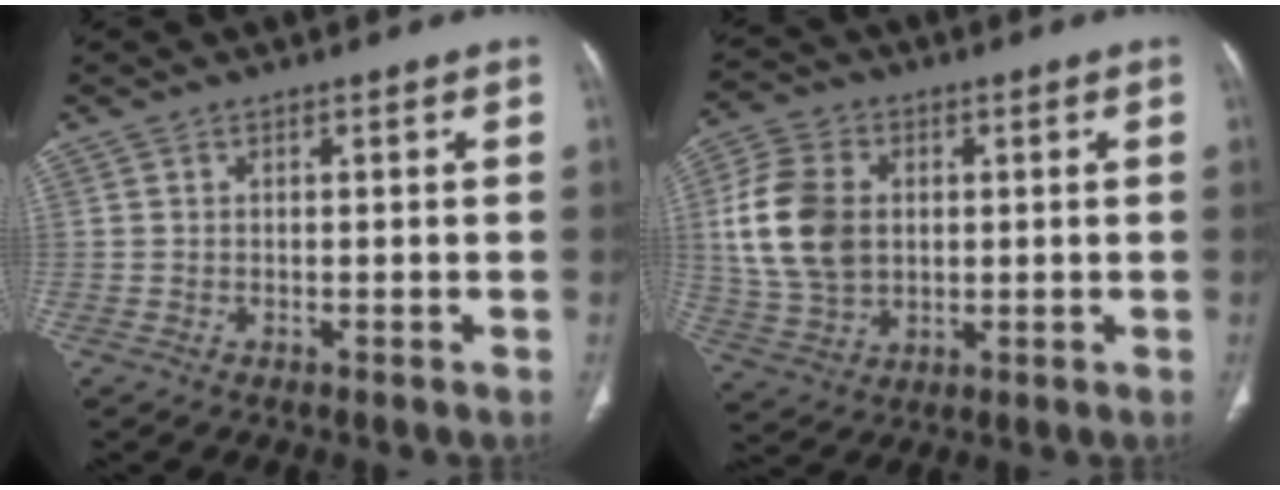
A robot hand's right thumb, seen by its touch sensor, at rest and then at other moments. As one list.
[{"total": 13.8, "force": [1.9, 10.0, 9.2], "torque": [-0.170, 0.000, 0.041]}]